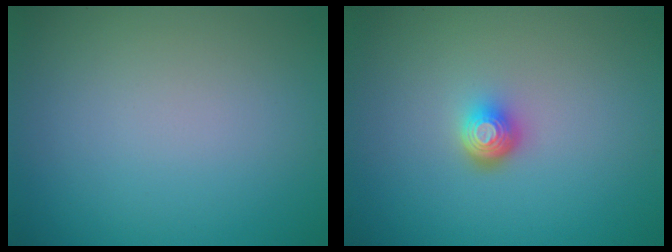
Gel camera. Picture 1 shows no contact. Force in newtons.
{"total": 2.2, "press": 1.5, "slide": 1.6}